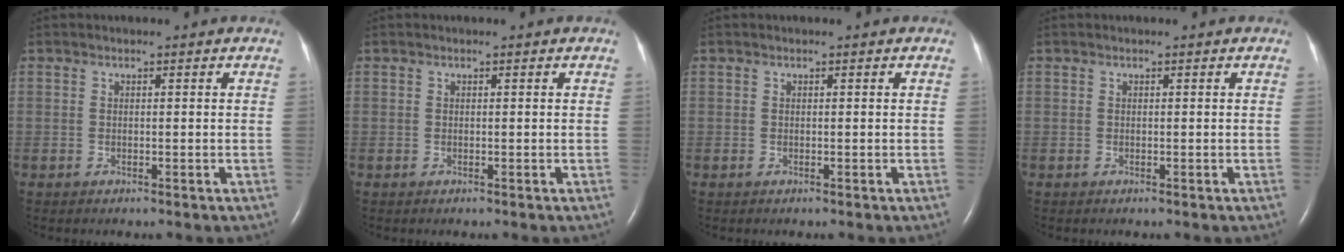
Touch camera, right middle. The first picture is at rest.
{"total": 0.0}
{"total": 0.0}
{"total": 0.0}